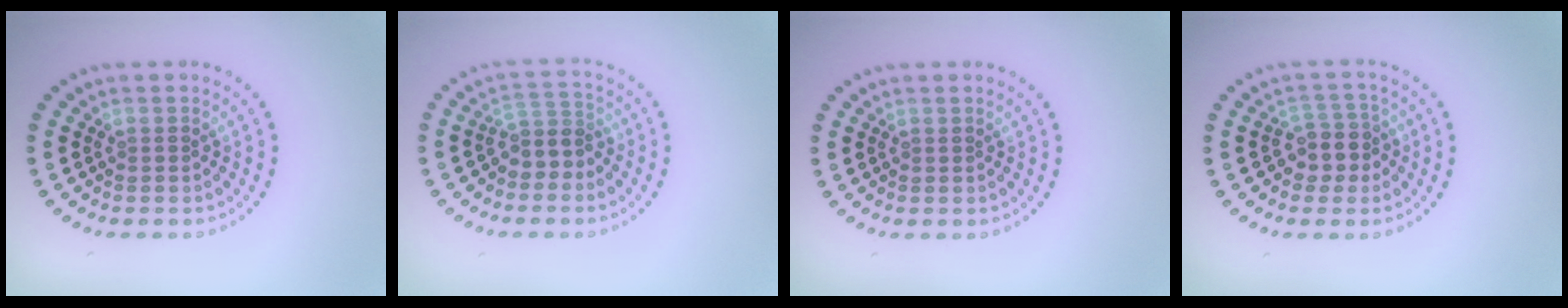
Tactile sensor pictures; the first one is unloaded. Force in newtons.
{"total": 2.7, "press": 2.1, "slide": 1.7}
{"total": 0.0}
{"total": 2.8, "press": 2.5, "slide": 1.3}